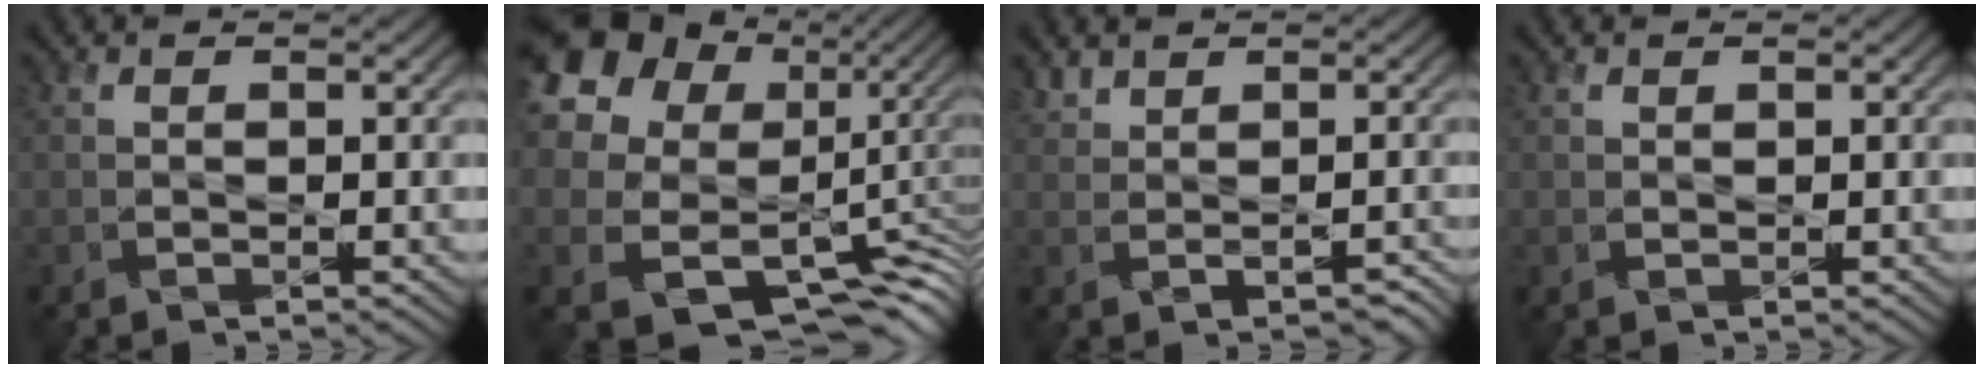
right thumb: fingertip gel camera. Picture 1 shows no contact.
{"total": 17.8, "force": [3.0, 14.2, 10.5], "torque": [-0.234, -0.007, 0.094]}
{"total": 2.3, "force": [1.3, 1.6, 1.0], "torque": [-0.015, -0.006, 0.030]}
{"total": 0.5, "force": [0.4, 0.4, 0.1], "torque": [-0.003, -0.003, 0.009]}